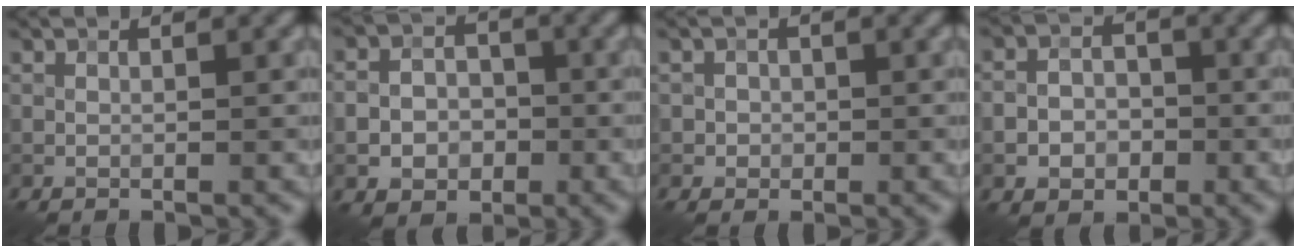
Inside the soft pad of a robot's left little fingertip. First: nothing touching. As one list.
[{"total": 5.1, "force": [-1.5, 4.3, 2.4], "torque": [-0.032, -0.009, -0.037]}, {"total": 1.2, "force": [-0.2, 1.2, 0.2], "torque": [0.007, -0.003, -0.001]}, {"total": 4.1, "force": [-1.4, 3.3, 2.1], "torque": [-0.028, -0.004, -0.032]}]